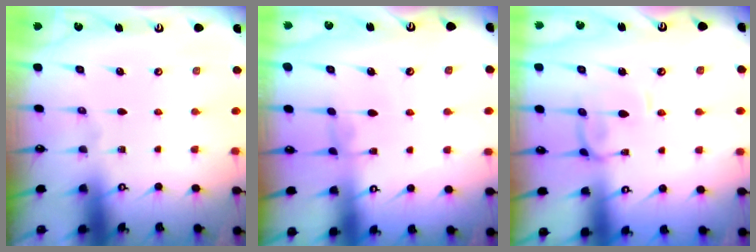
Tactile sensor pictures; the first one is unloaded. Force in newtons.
{"total": 1.0, "press": 0.9, "slide": 0.5}
{"total": 1.7, "press": 1.6, "slide": 0.4}